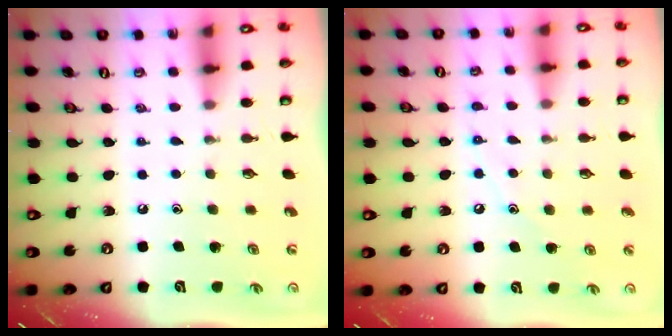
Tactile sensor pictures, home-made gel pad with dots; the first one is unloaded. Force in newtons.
{"total": 6.1, "press": 6.1, "slide": 0.4}